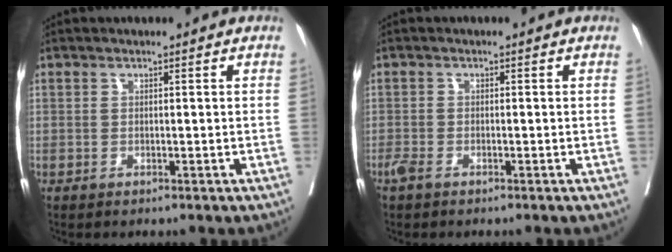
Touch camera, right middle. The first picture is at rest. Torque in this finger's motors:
{"motor_torque": [0.33, -0.24, 0.12, 0.01]}